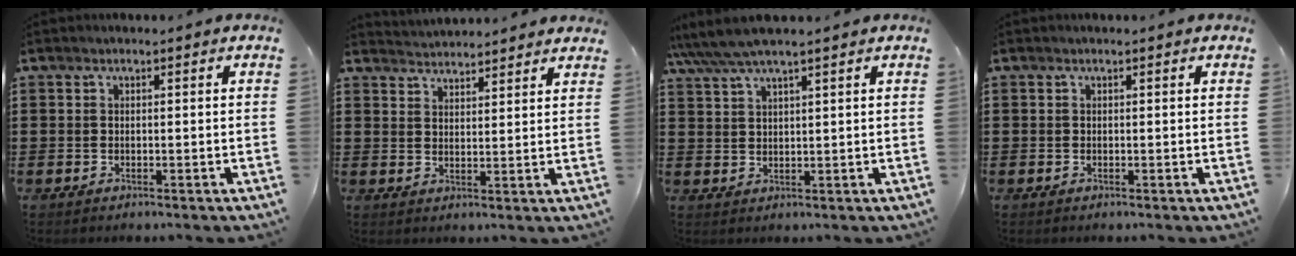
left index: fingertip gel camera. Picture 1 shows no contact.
{"total": 3.3, "force": [3.2, -0.2, -0.4], "torque": [-0.002, -0.012, 0.060]}
{"total": 4.3, "force": [3.5, 0.3, 2.4], "torque": [-0.055, -0.006, 0.064]}
{"total": 0.0}